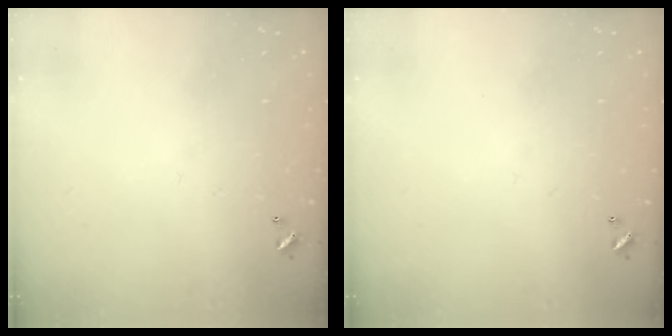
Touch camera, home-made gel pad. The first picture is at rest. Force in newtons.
{"total": 0.0}